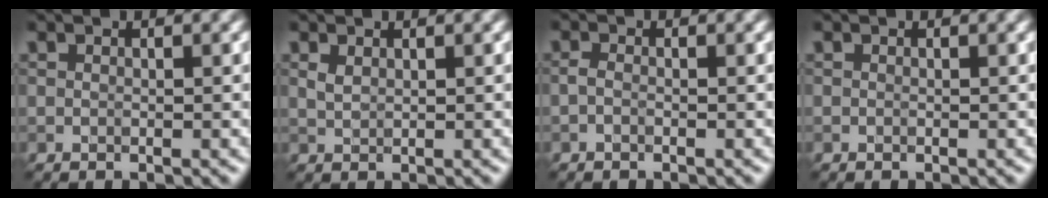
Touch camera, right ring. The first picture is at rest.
{"total": 0.9, "force": [0.6, 0.4, 0.5], "torque": [-0.018, 0.001, 0.015]}
{"total": 0.7, "force": [-0.4, 0.3, 0.5], "torque": [-0.014, -0.001, -0.010]}
{"total": 0.0}